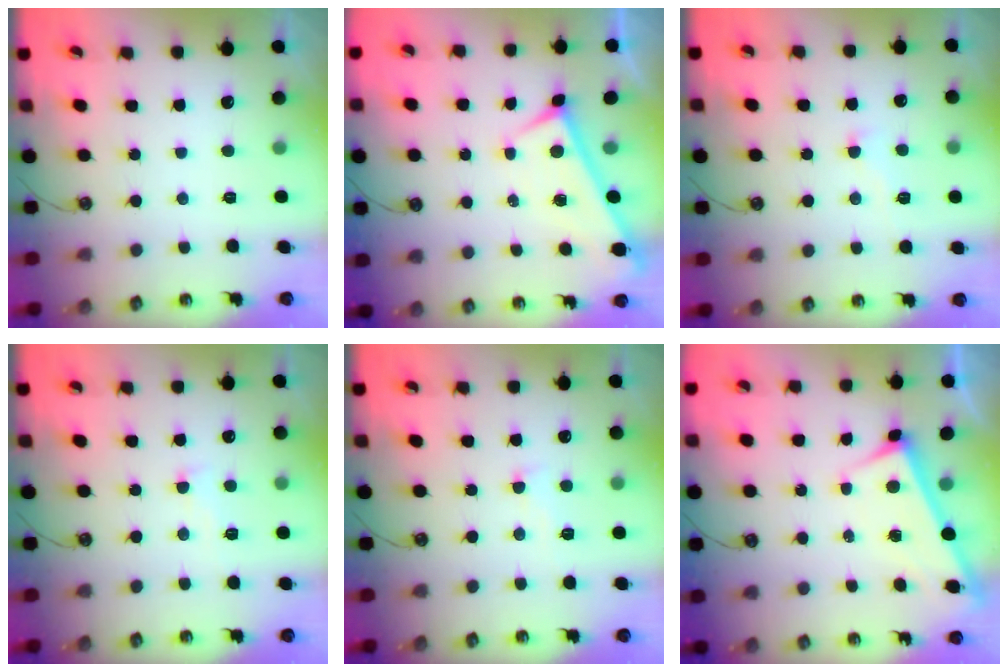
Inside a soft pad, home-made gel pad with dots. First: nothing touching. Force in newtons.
{"total": 0.0}
{"total": 0.8, "press": 0.7, "slide": 0.4}
{"total": 0.7, "press": 0.3, "slide": 0.6}
{"total": 0.7, "press": 0.3, "slide": 0.6}
{"total": 3.5, "press": 3.5, "slide": 0.2}